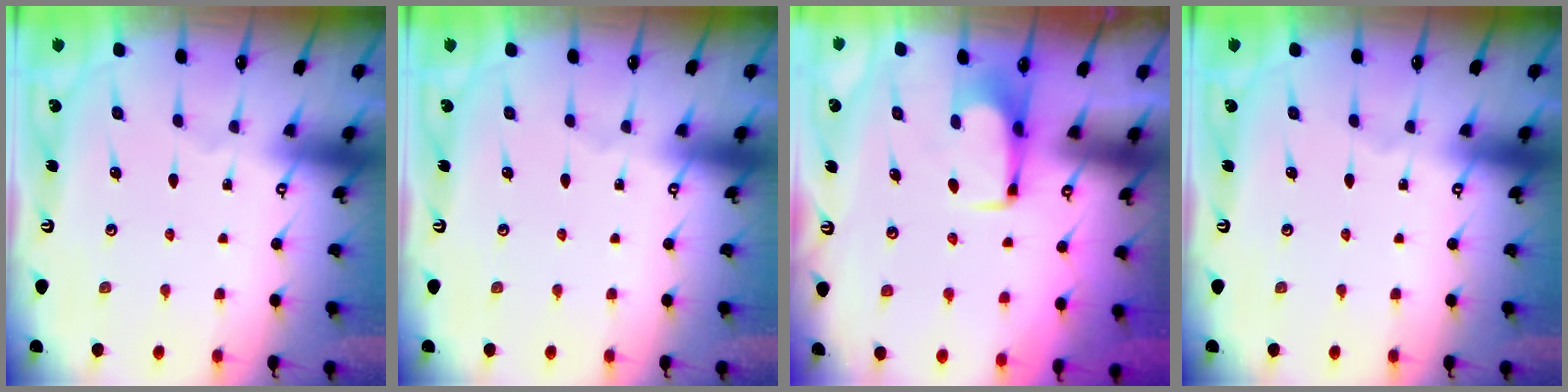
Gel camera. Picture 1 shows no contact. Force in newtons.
{"total": 0.0}
{"total": 1.6, "press": 1.6, "slide": 0.5}
{"total": 0.0}